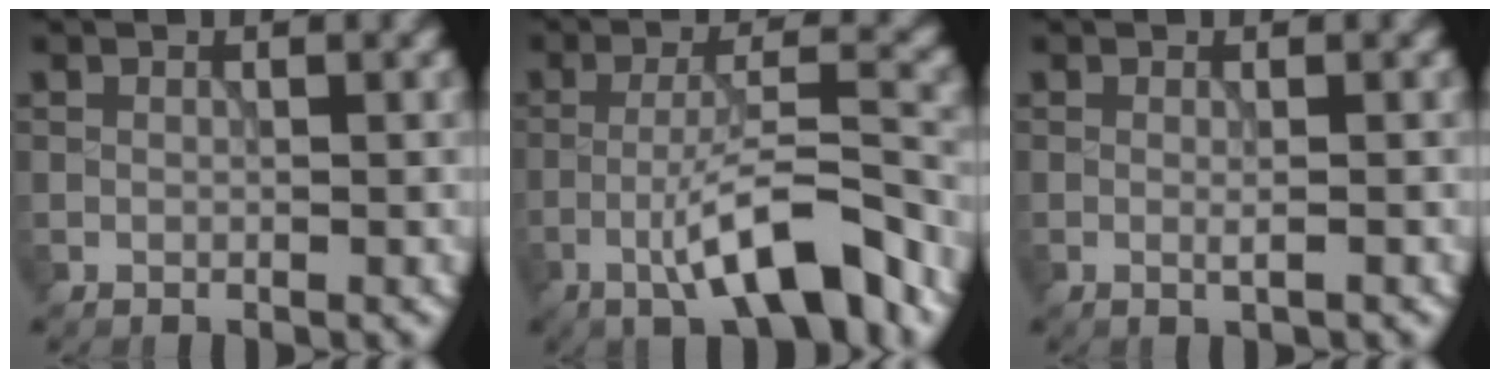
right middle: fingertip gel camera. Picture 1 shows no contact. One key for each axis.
{"total": 7.7, "fx": -4.1, "fy": 1.4, "fz": 6.4, "tx": -0.107, "ty": 0.015, "tz": -0.070}
{"total": 0.9, "fx": -0.1, "fy": 0.1, "fz": 0.9, "tx": -0.014, "ty": -0.002, "tz": -0.004}